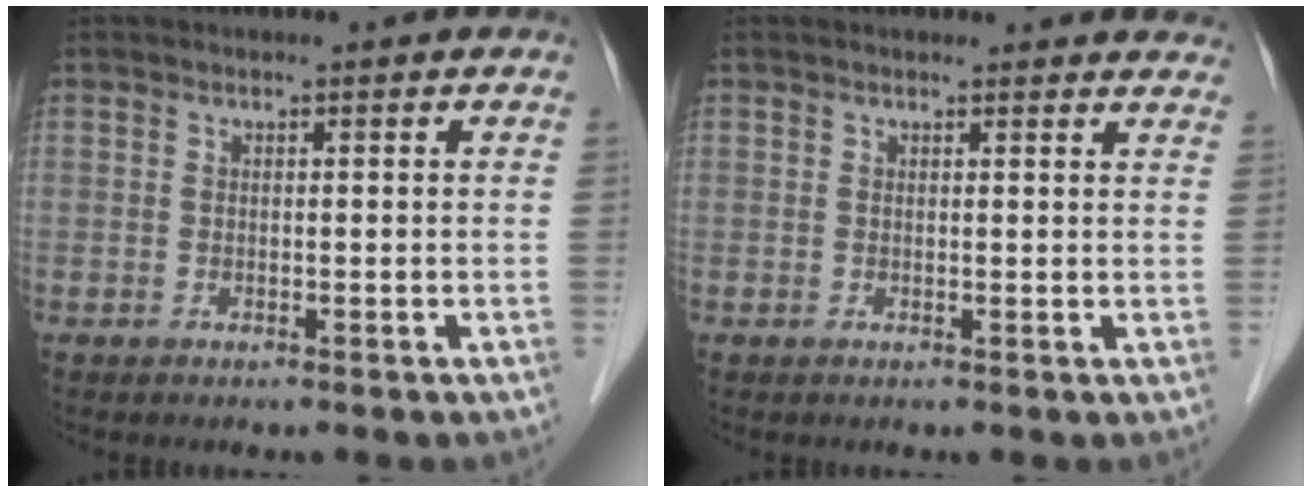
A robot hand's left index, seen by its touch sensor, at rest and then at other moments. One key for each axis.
{"total": 7.0, "fx": 6.6, "fy": 2.0, "fz": 1.2, "tx": 0.012, "ty": 0.004, "tz": 0.049}